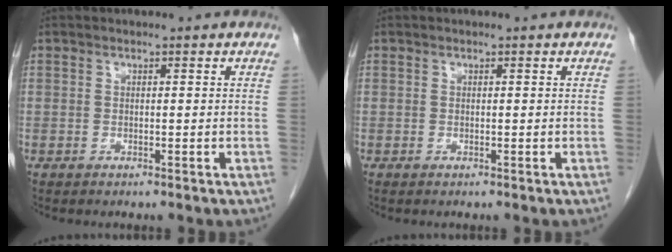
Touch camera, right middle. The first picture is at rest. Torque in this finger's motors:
{"motor_torque": [-0.33, -0.15, -0.02, -0.01]}